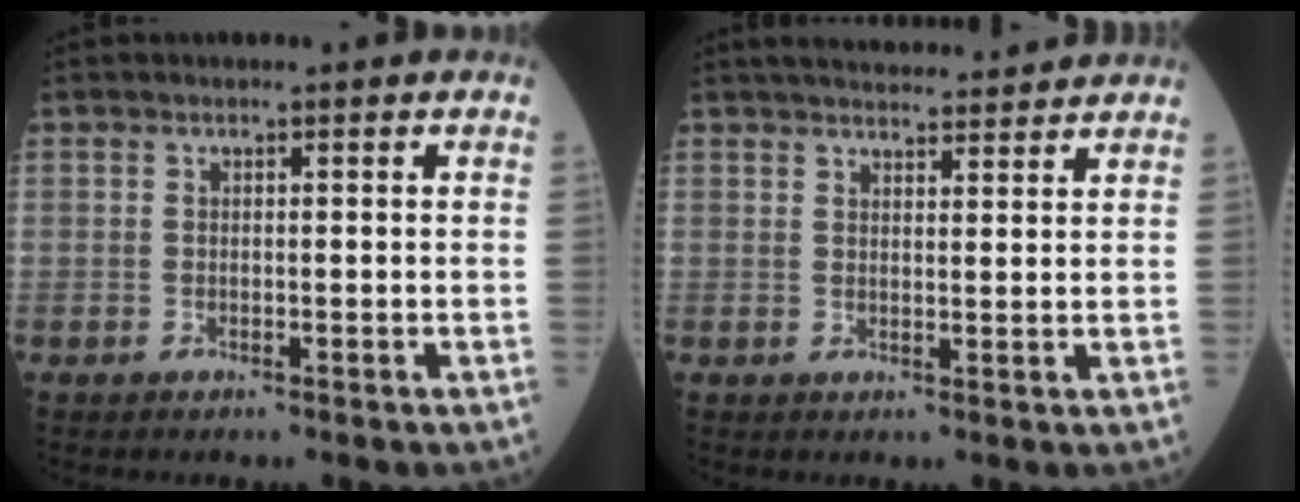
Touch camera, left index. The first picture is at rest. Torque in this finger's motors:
{"motor_torque": [-0.12, -0.16, 0.00, 0.01]}